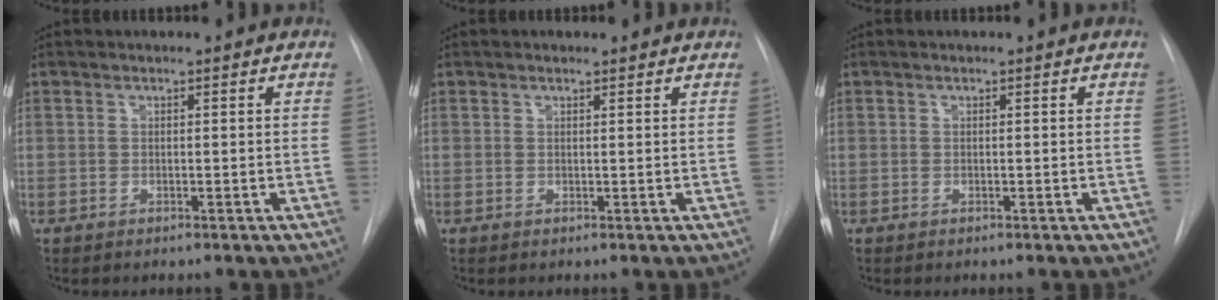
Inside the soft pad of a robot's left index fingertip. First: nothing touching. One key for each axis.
{"total": 0.0}
{"total": 0.0}